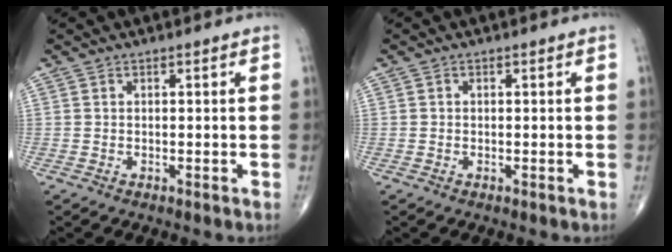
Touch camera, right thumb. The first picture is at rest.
{"total": 0.0}